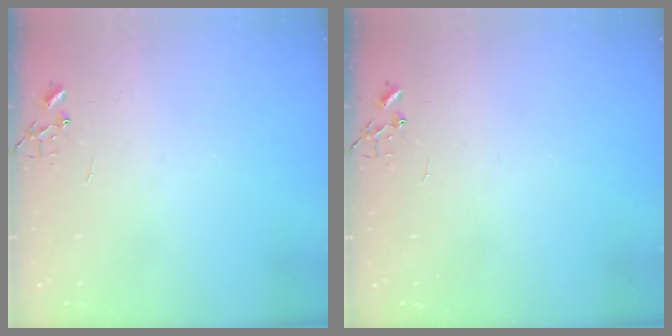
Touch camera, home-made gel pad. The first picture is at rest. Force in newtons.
{"total": 0.0}